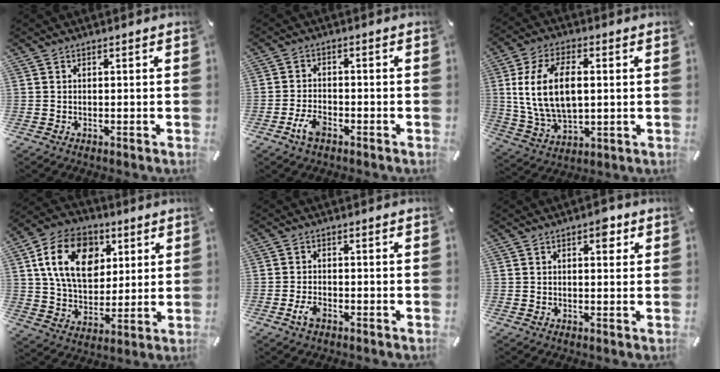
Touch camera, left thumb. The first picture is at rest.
{"total": 4.5, "force": [-2.6, 2.3, 2.8], "torque": [-0.071, 0.006, -0.053]}
{"total": 14.6, "force": [2.3, 8.6, 11.5], "torque": [-0.254, 0.003, 0.037]}
{"total": 16.6, "force": [5.6, 12.2, 9.7], "torque": [-0.174, 0.000, 0.102]}
{"total": 3.0, "force": [-1.7, 1.5, 2.0], "torque": [-0.045, 0.003, -0.033]}
{"total": 4.5, "force": [1.7, 2.4, 3.4], "torque": [-0.031, -0.007, 0.019]}